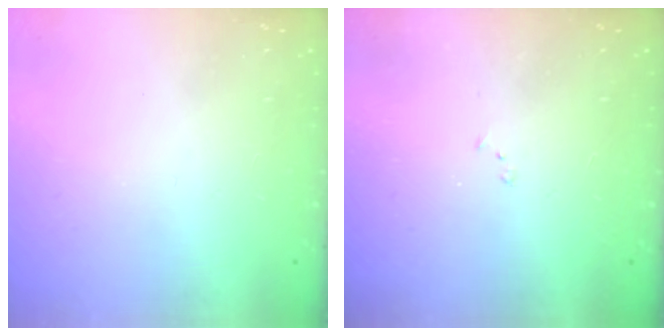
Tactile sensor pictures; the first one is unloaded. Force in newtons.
{"total": 6.7, "press": 6.6, "slide": 0.9}